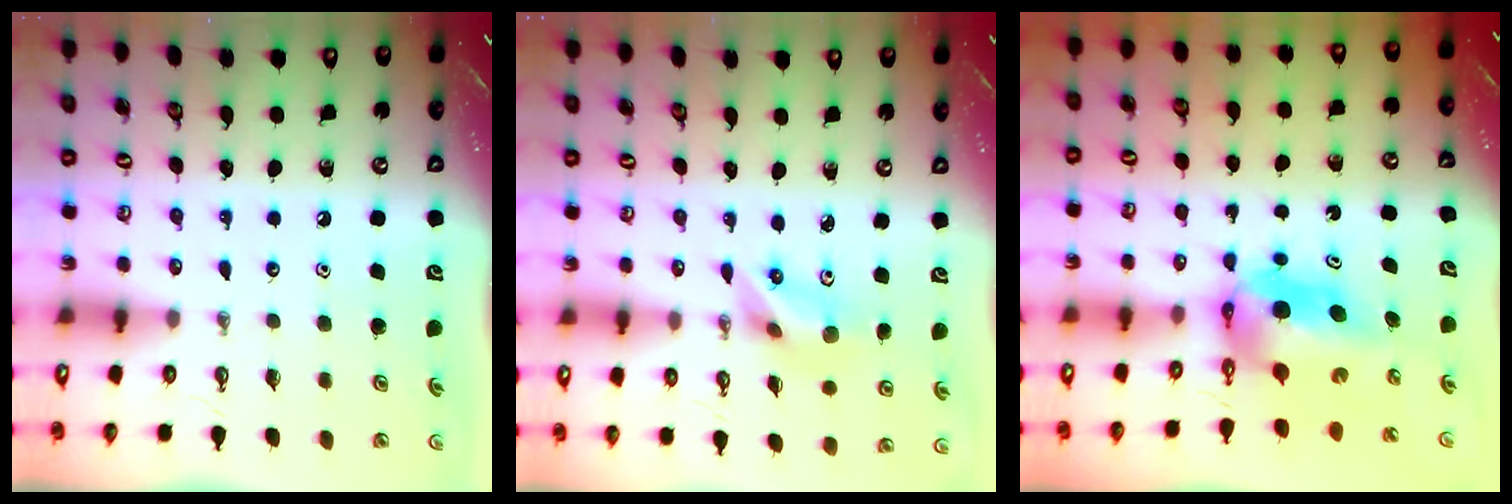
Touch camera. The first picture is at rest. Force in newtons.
{"total": 7.1, "press": 6.5, "slide": 2.9}
{"total": 6.0, "press": 6.0, "slide": 0.4}